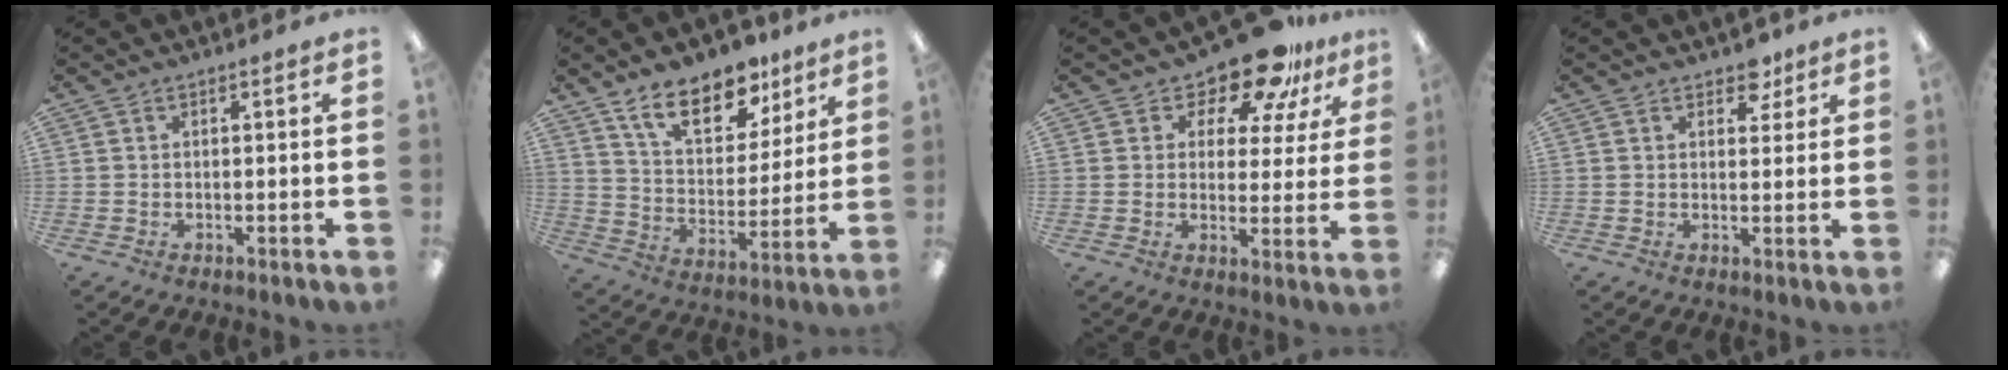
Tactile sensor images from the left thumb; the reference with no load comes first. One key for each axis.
{"total": 15.7, "fx": 11.4, "fy": 7.4, "fz": 7.9, "tx": -0.133, "ty": -0.058, "tz": 0.204}
{"total": 12.0, "fx": 10.1, "fy": 4.6, "fz": 4.7, "tx": -0.080, "ty": -0.074, "tz": 0.182}
{"total": 4.7, "fx": 3.5, "fy": 2.7, "fz": 1.6, "tx": -0.007, "ty": -0.013, "tz": 0.059}